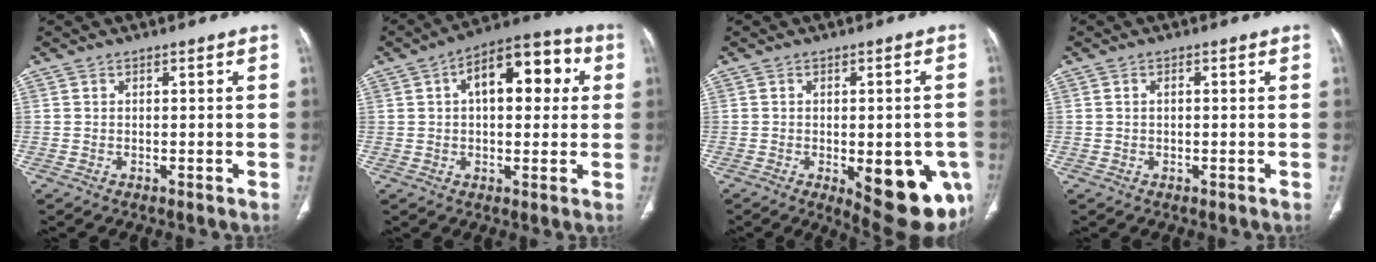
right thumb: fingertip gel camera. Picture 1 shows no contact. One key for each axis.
{"total": 14.5, "fx": 3.7, "fy": 7.5, "fz": 11.8, "tx": -0.138, "ty": 0.027, "tz": 0.048}
{"total": 16.7, "fx": -5.3, "fy": 6.9, "fz": 14.2, "tx": -0.125, "ty": -0.003, "tz": -0.046}
{"total": 0.9, "fx": 0.1, "fy": 0.5, "fz": 0.8, "tx": -0.018, "ty": 0.005, "tz": 0.001}